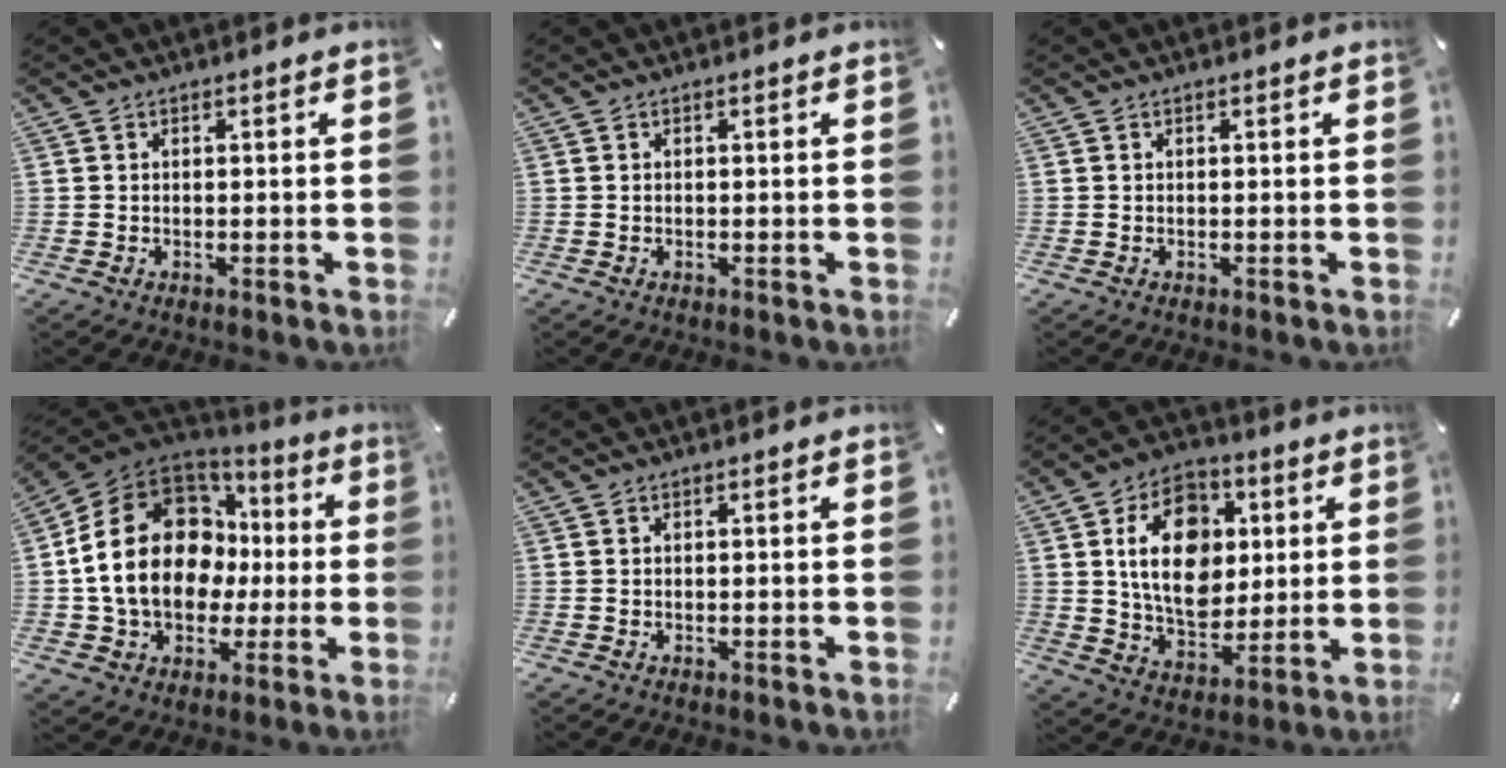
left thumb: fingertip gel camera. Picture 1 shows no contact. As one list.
[{"total": 0.0}, {"total": 0.0}, {"total": 21.9, "force": [1.9, 16.8, 13.9], "torque": [-0.291, 0.004, 0.042]}, {"total": 0.0}, {"total": 16.9, "force": [2.9, 12.7, 10.8], "torque": [-0.182, 0.007, 0.053]}]